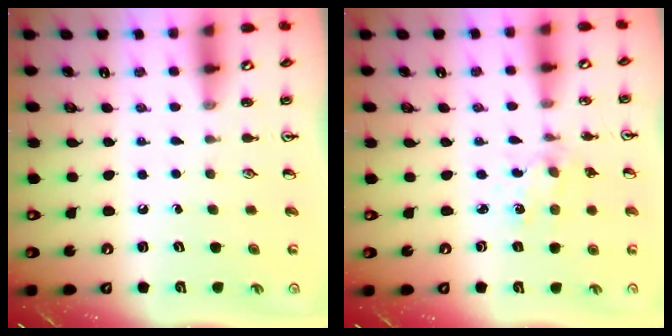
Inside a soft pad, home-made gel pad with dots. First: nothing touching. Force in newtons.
{"total": 1.4, "press": 1.4, "slide": 0.3}